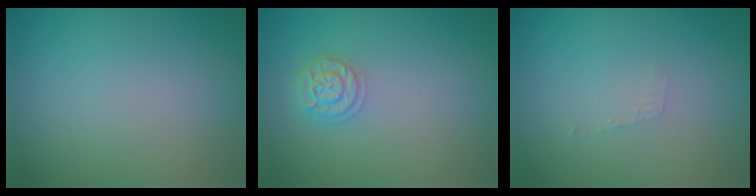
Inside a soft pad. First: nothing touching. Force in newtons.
{"total": 2.5, "press": 2.1, "slide": 1.4}
{"total": 0.7, "press": 0.7, "slide": 0.1}